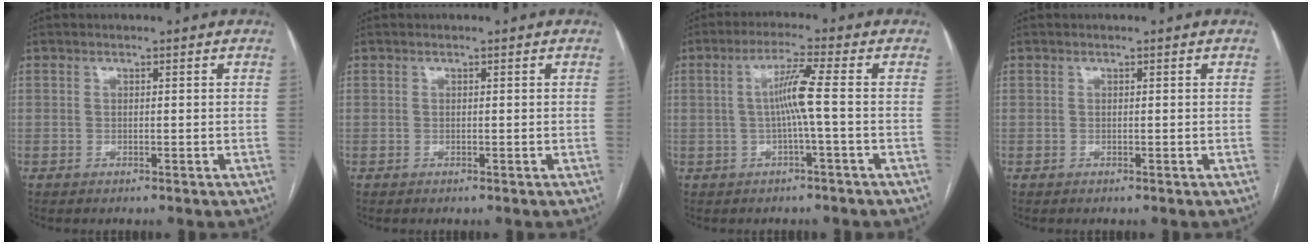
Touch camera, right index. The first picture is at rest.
{"total": 0.0}
{"total": 5.3, "force": [-0.4, -1.1, 5.2], "torque": [-0.097, 0.010, -0.004]}
{"total": 0.0}